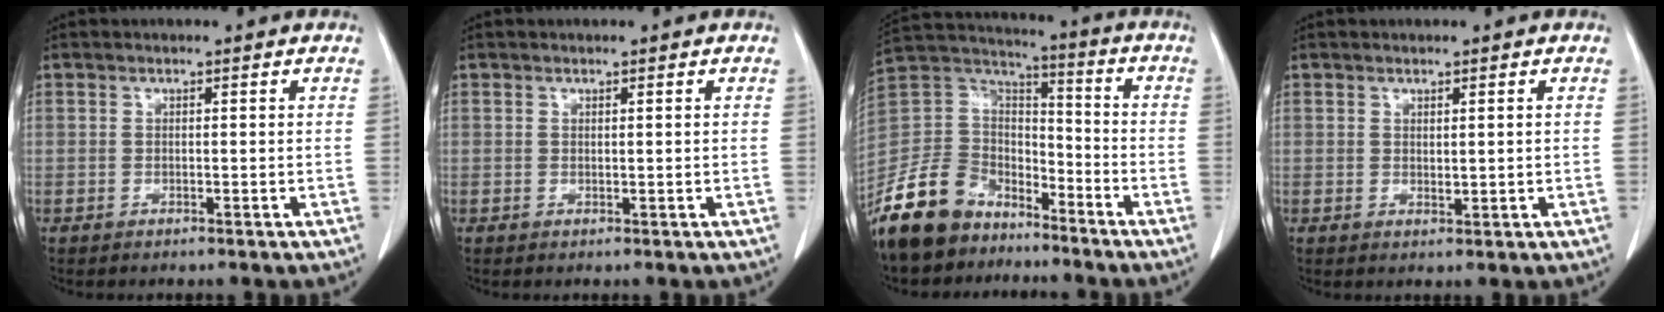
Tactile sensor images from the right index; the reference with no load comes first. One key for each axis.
{"total": 0.0}
{"total": 14.2, "fx": -10.7, "fy": 8.2, "fz": 4.6, "tx": -0.110, "ty": 0.037, "tz": -0.204}
{"total": 1.0, "fx": 0.3, "fy": 0.4, "fz": 0.9, "tx": -0.015, "ty": -0.005, "tz": 0.008}